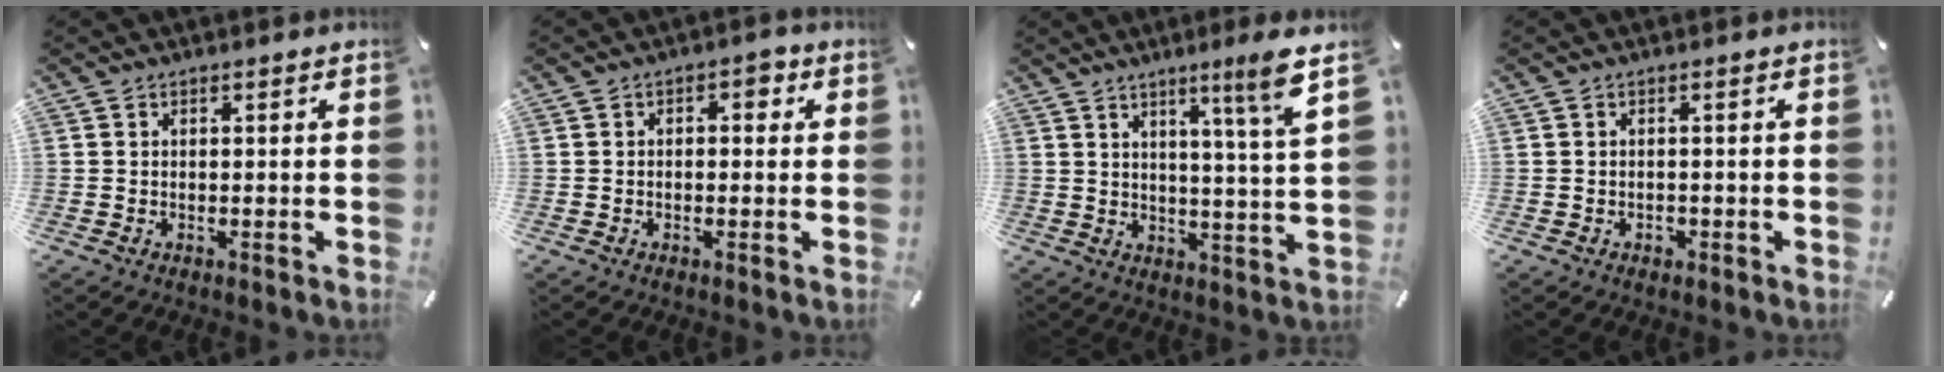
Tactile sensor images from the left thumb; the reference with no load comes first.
{"total": 2.6, "force": [-0.5, 1.7, 1.8], "torque": [-0.032, 0.011, -0.015]}
{"total": 9.8, "force": [6.1, -1.0, 7.6], "torque": [-0.119, -0.036, 0.090]}
{"total": 1.0, "force": [-0.5, 0.8, 0.4], "torque": [-0.011, 0.002, -0.010]}